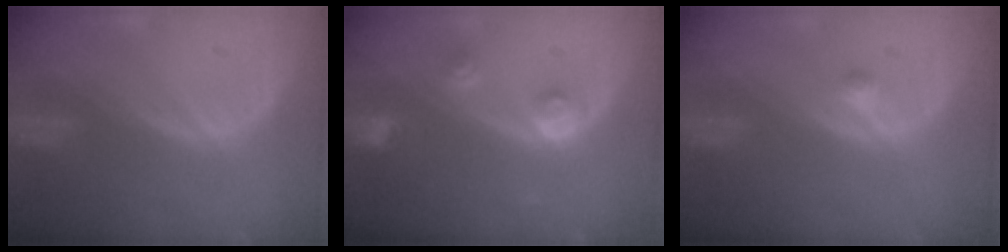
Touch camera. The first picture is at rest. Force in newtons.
{"total": 3.0, "press": 2.8, "slide": 1.2}
{"total": 1.3, "press": 1.1, "slide": 0.7}